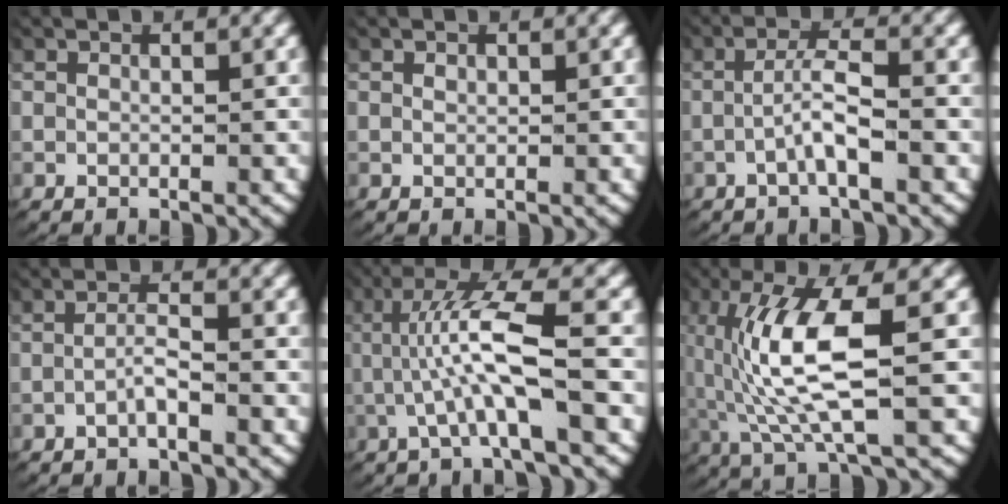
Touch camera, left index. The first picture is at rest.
{"total": 0.0}
{"total": 3.0, "force": [-1.2, 0.5, 2.7], "torque": [-0.054, 0.003, -0.022]}
{"total": 1.7, "force": [-1.1, 0.1, 1.3], "torque": [-0.030, -0.005, -0.020]}
{"total": 5.9, "force": [0.7, 1.2, 5.7], "torque": [-0.102, 0.014, 0.006]}
{"total": 7.4, "force": [-0.1, 2.0, 7.1], "torque": [-0.157, -0.007, 0.010]}